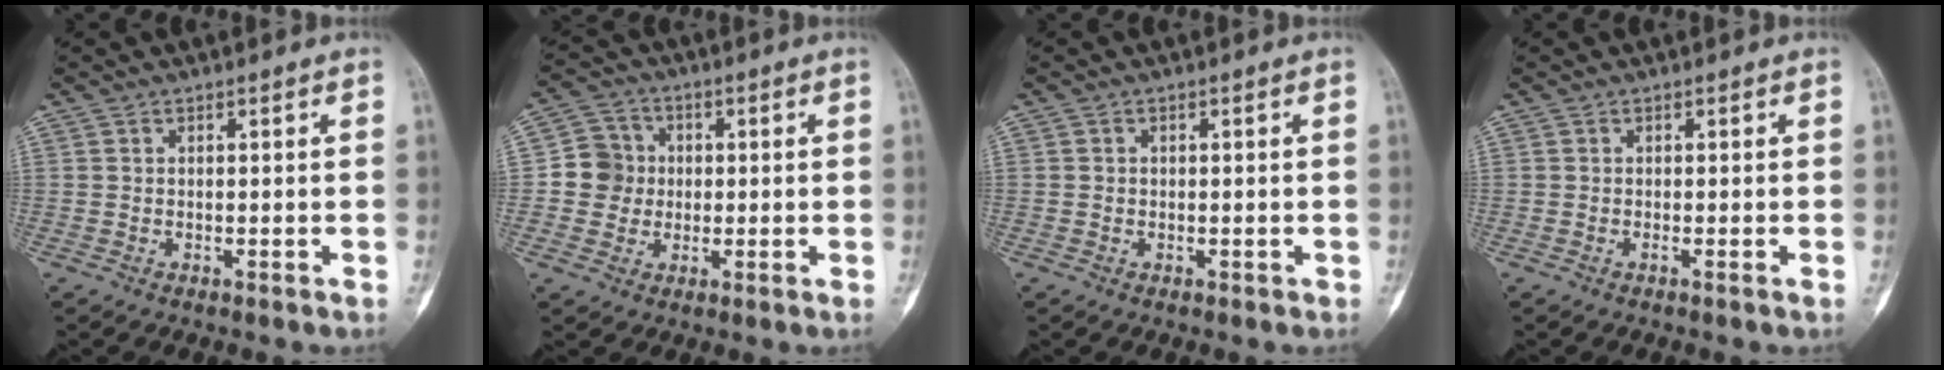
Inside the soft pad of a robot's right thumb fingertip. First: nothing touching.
{"total": 7.2, "force": [-0.3, 6.9, 1.9], "torque": [0.003, 0.013, -0.014]}
{"total": 0.8, "force": [-0.2, 0.8, 0.0], "torque": [0.010, 0.006, -0.006]}
{"total": 0.6, "force": [-0.3, -0.1, 0.6], "torque": [-0.008, -0.001, -0.005]}